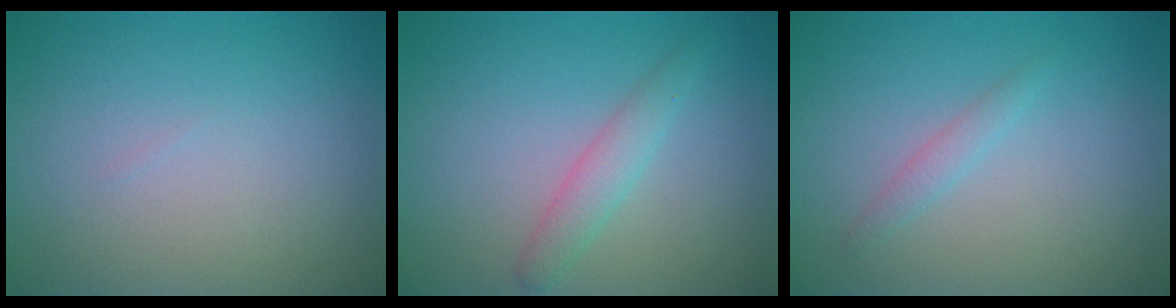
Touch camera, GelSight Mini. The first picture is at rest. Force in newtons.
{"total": 2.1, "press": 2.1, "slide": 0.0}
{"total": 1.1, "press": 1.1, "slide": 0.1}